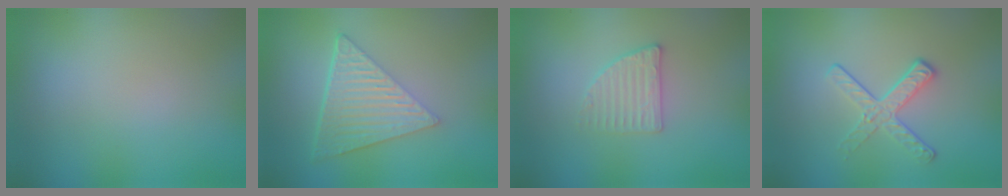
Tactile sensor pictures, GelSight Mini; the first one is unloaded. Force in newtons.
{"total": 6.2, "press": 4.2, "slide": 4.6}
{"total": 2.3, "press": 2.2, "slide": 0.5}
{"total": 2.4, "press": 1.7, "slide": 1.7}